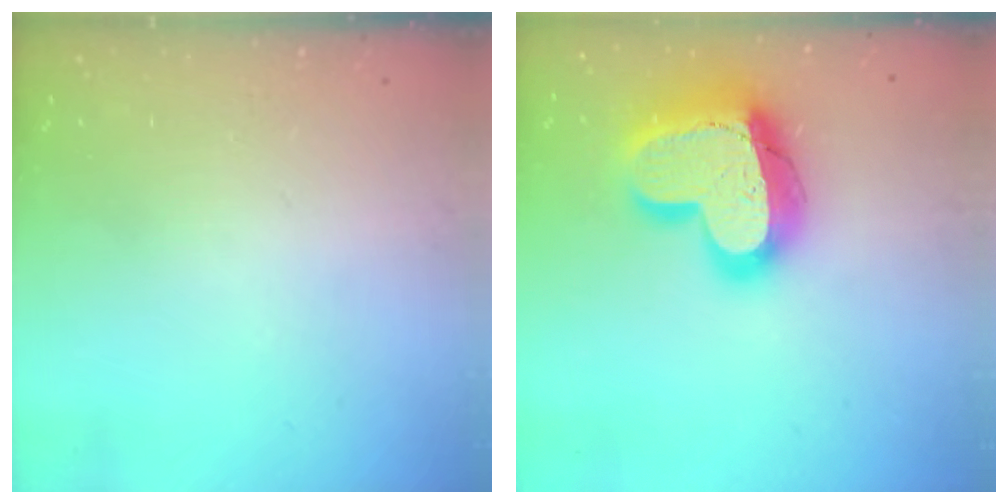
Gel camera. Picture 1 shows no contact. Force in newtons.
{"total": 23.4, "press": 23.3, "slide": 1.9}